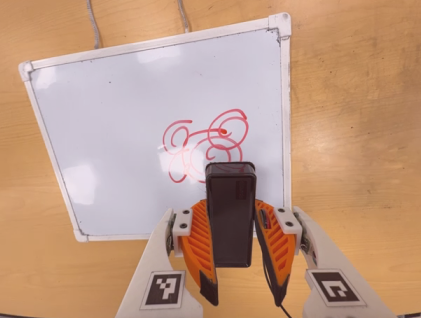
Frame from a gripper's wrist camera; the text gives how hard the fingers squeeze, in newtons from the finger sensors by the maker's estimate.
{"total": 4.0, "left": 2.7, "right": 5.2}